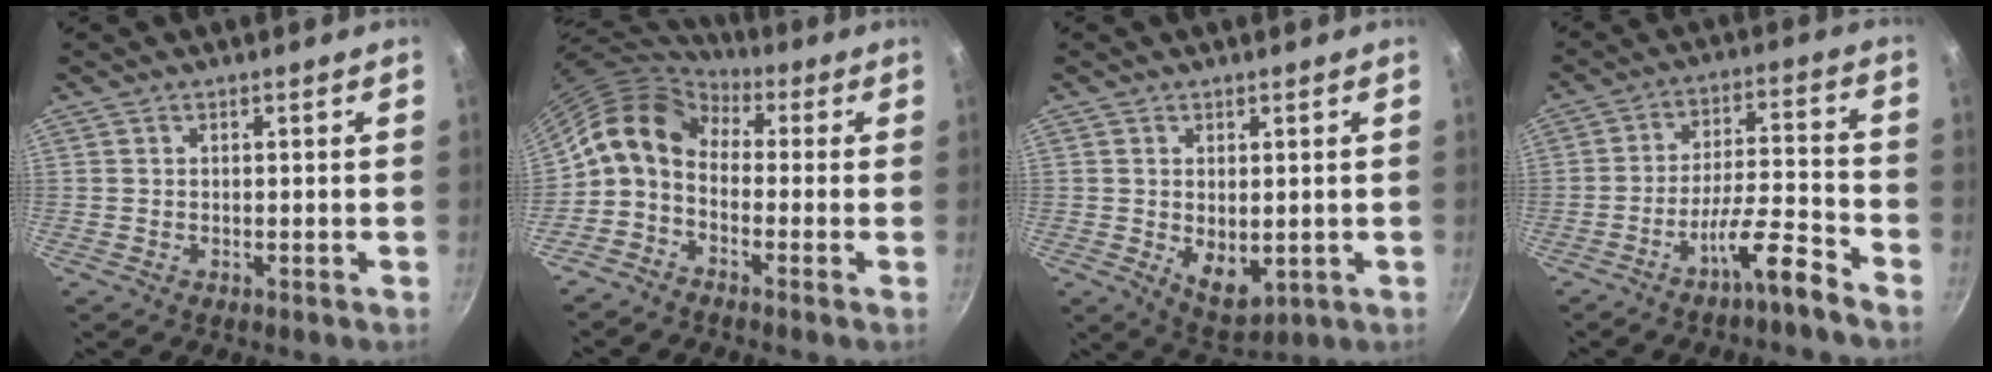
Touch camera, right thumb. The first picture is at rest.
{"total": 9.5, "force": [0.1, 6.8, 6.6], "torque": [-0.112, 0.037, -0.020]}
{"total": 7.0, "force": [-0.3, 4.2, 5.6], "torque": [-0.078, -0.017, 0.010]}
{"total": 9.4, "force": [-6.7, 1.1, 6.4], "torque": [-0.108, 0.055, -0.111]}